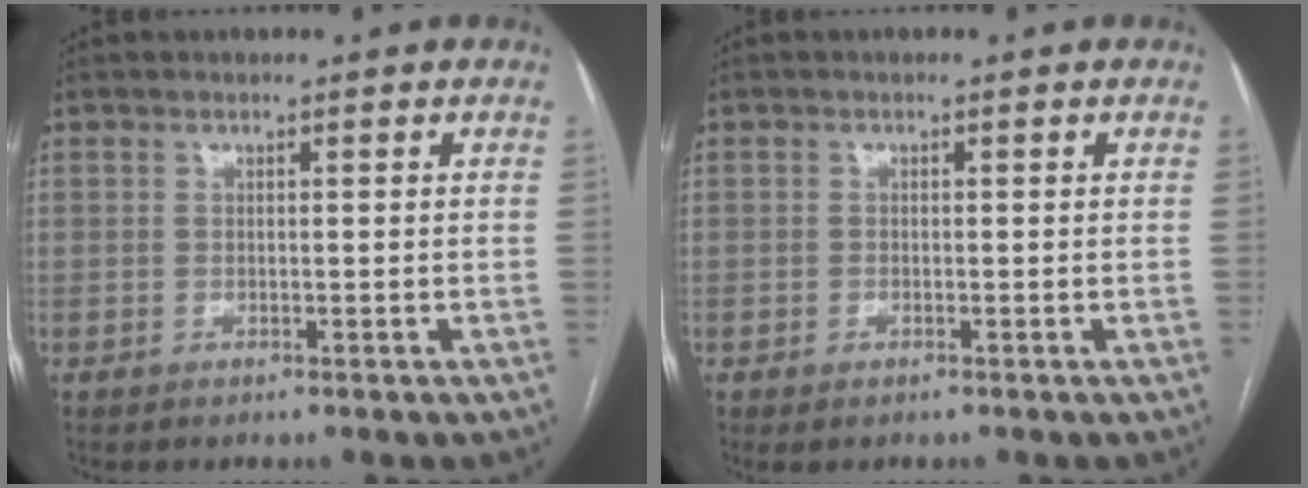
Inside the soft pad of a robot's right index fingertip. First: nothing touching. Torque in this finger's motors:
{"motor_torque": [0.23, -0.09, 0.13, 0.01]}